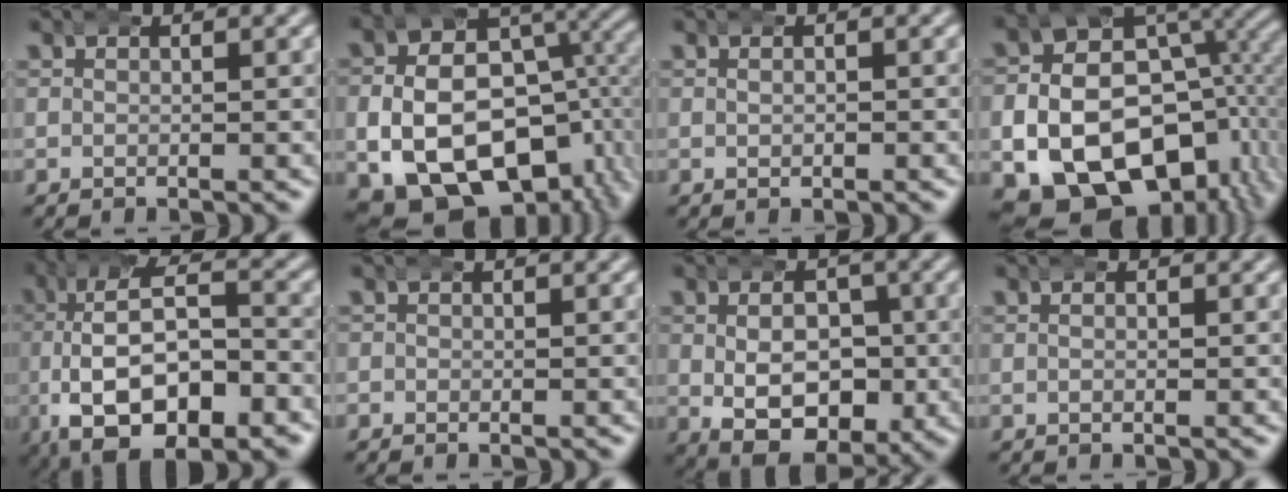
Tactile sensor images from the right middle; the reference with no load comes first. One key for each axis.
{"total": 17.4, "fx": -3.5, "fy": 13.3, "fz": 10.7, "tx": -0.198, "ty": -0.050, "tz": -0.048}
{"total": 0.8, "fx": -0.1, "fy": 0.5, "fz": 0.6, "tx": -0.005, "ty": -0.002, "tz": -0.001}
{"total": 19.9, "fx": -4.8, "fy": 16.1, "fz": 10.7, "tx": -0.212, "ty": -0.064, "tz": -0.073}
{"total": 13.0, "fx": -2.2, "fy": 7.8, "fz": 10.1, "tx": -0.192, "ty": -0.033, "tz": -0.019}
{"total": 0.5, "fx": -0.3, "fy": 0.4, "fz": -0.1, "tx": 0.000, "ty": -0.001, "tz": -0.007}
{"total": 10.3, "fx": -2.2, "fy": 7.3, "fz": 6.9, "tx": -0.105, "ty": -0.033, "tz": -0.025}
{"total": 0.5, "fx": -0.2, "fy": 0.2, "fz": 0.5, "tx": -0.004, "ty": 0.001, "tz": -0.006}